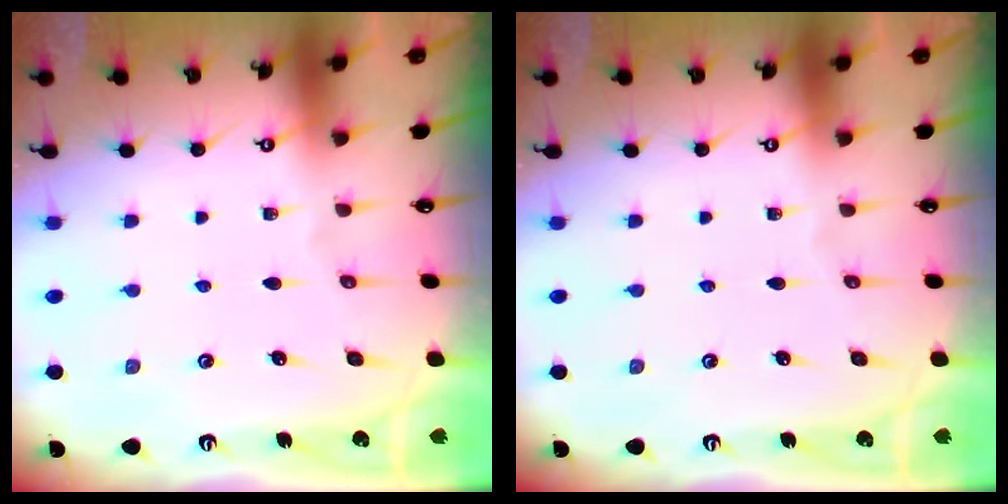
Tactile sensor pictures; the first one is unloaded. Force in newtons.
{"total": 0.0}